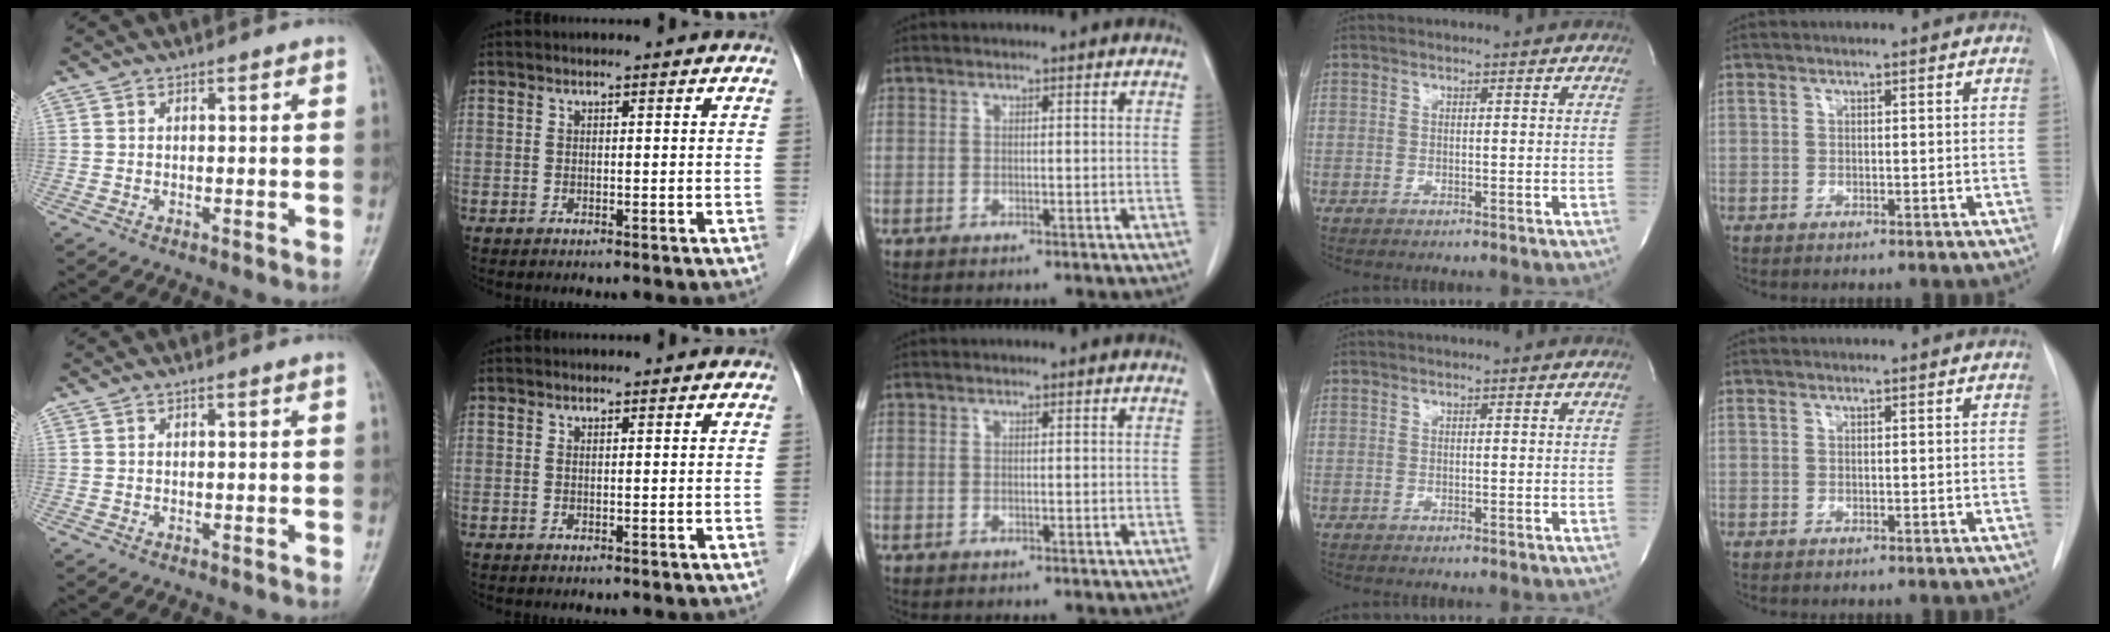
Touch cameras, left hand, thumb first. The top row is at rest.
{}